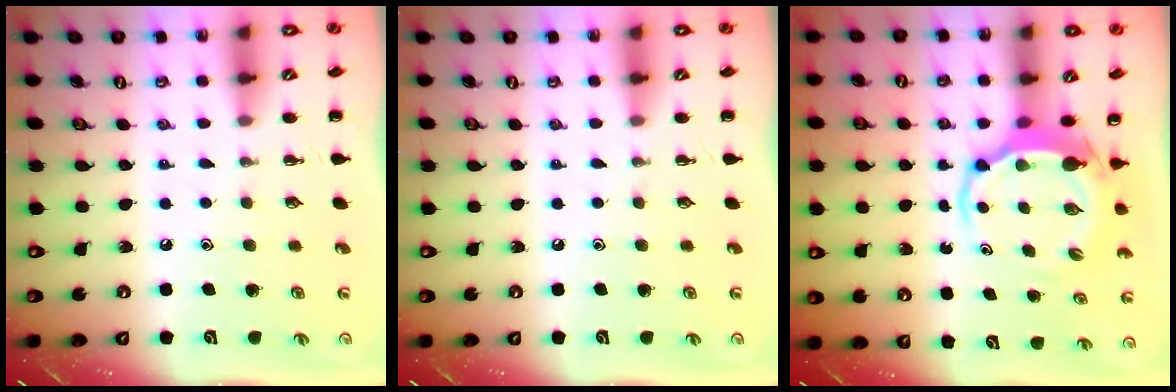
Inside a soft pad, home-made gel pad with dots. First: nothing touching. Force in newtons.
{"total": 0.0}
{"total": 5.3, "press": 5.2, "slide": 1.3}